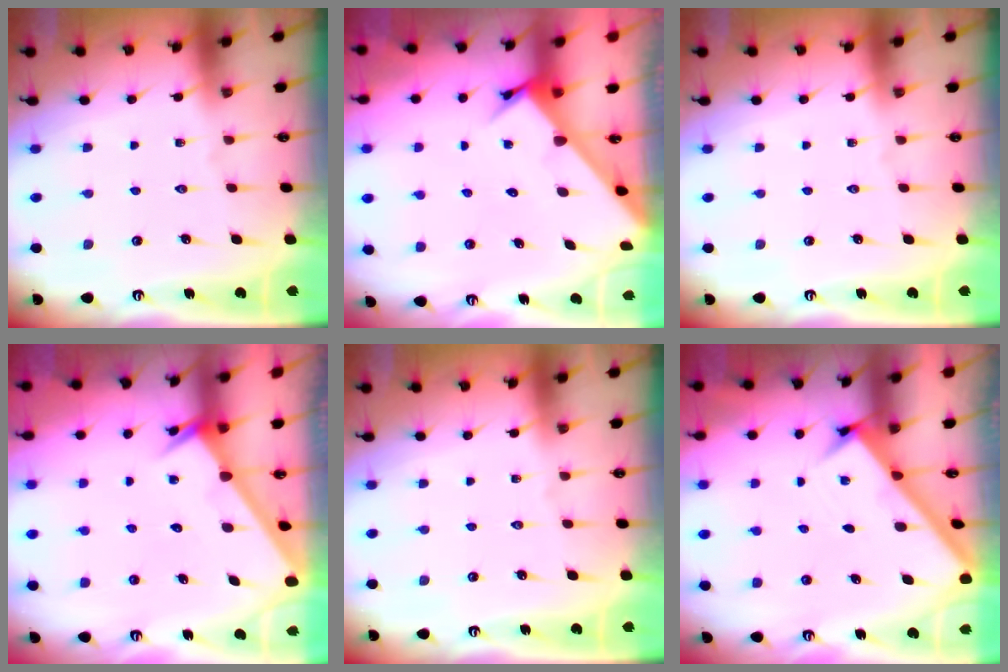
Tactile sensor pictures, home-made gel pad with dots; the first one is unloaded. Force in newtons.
{"total": 3.2, "press": 3.2, "slide": 0.2}
{"total": 0.0}
{"total": 2.7, "press": 2.7, "slide": 0.0}
{"total": 0.0}
{"total": 2.9, "press": 2.9, "slide": 0.3}